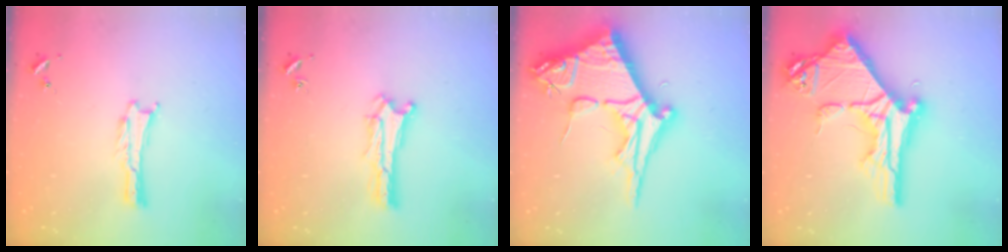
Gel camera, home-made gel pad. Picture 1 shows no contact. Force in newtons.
{"total": 0.9, "press": 0.9, "slide": 0.2}
{"total": 16.1, "press": 16.1, "slide": 1.6}
{"total": 14.0, "press": 13.9, "slide": 1.4}